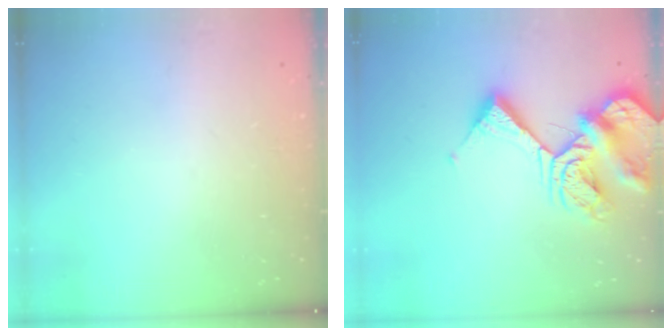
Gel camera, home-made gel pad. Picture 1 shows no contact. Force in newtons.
{"total": 13.2, "press": 13.1, "slide": 1.5}